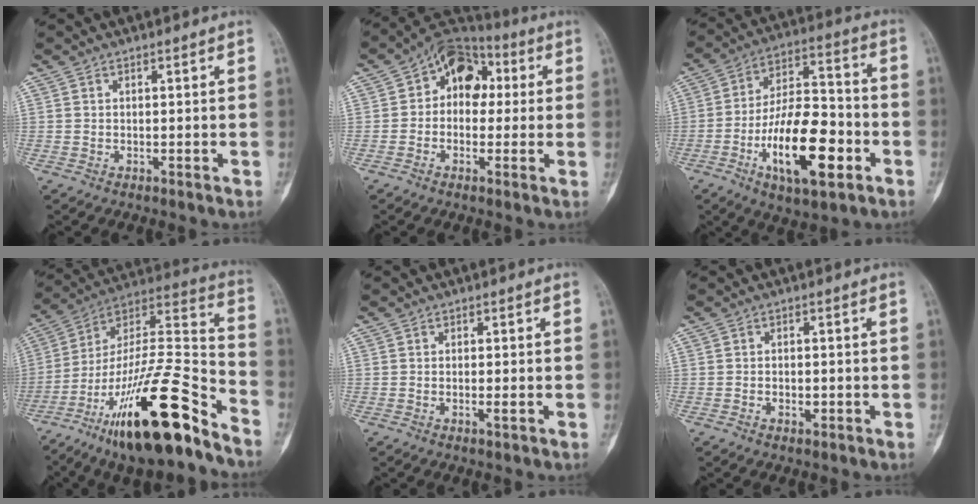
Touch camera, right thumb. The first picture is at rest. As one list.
[{"total": 11.2, "force": [1.7, 8.0, 7.6], "torque": [-0.071, 0.027, 0.011]}, {"total": 19.0, "force": [-6.7, 8.0, 15.8], "torque": [-0.255, 0.034, -0.106]}, {"total": 27.9, "force": [-17.3, 6.5, 20.9], "torque": [-0.348, 0.084, -0.289]}, {"total": 1.3, "force": [-0.3, 0.3, 1.2], "torque": [-0.024, -0.004, -0.005]}, {"total": 2.1, "force": [-0.6, 1.4, 1.5], "torque": [-0.024, 0.006, -0.008]}]